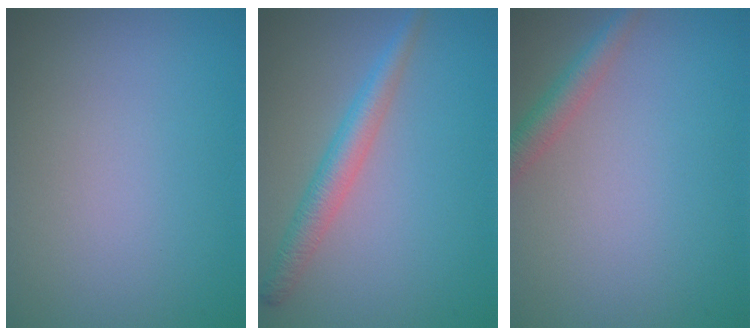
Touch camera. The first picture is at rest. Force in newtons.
{"total": 3.0, "press": 3.0, "slide": 0.0}
{"total": 2.4, "press": 2.4, "slide": 0.1}